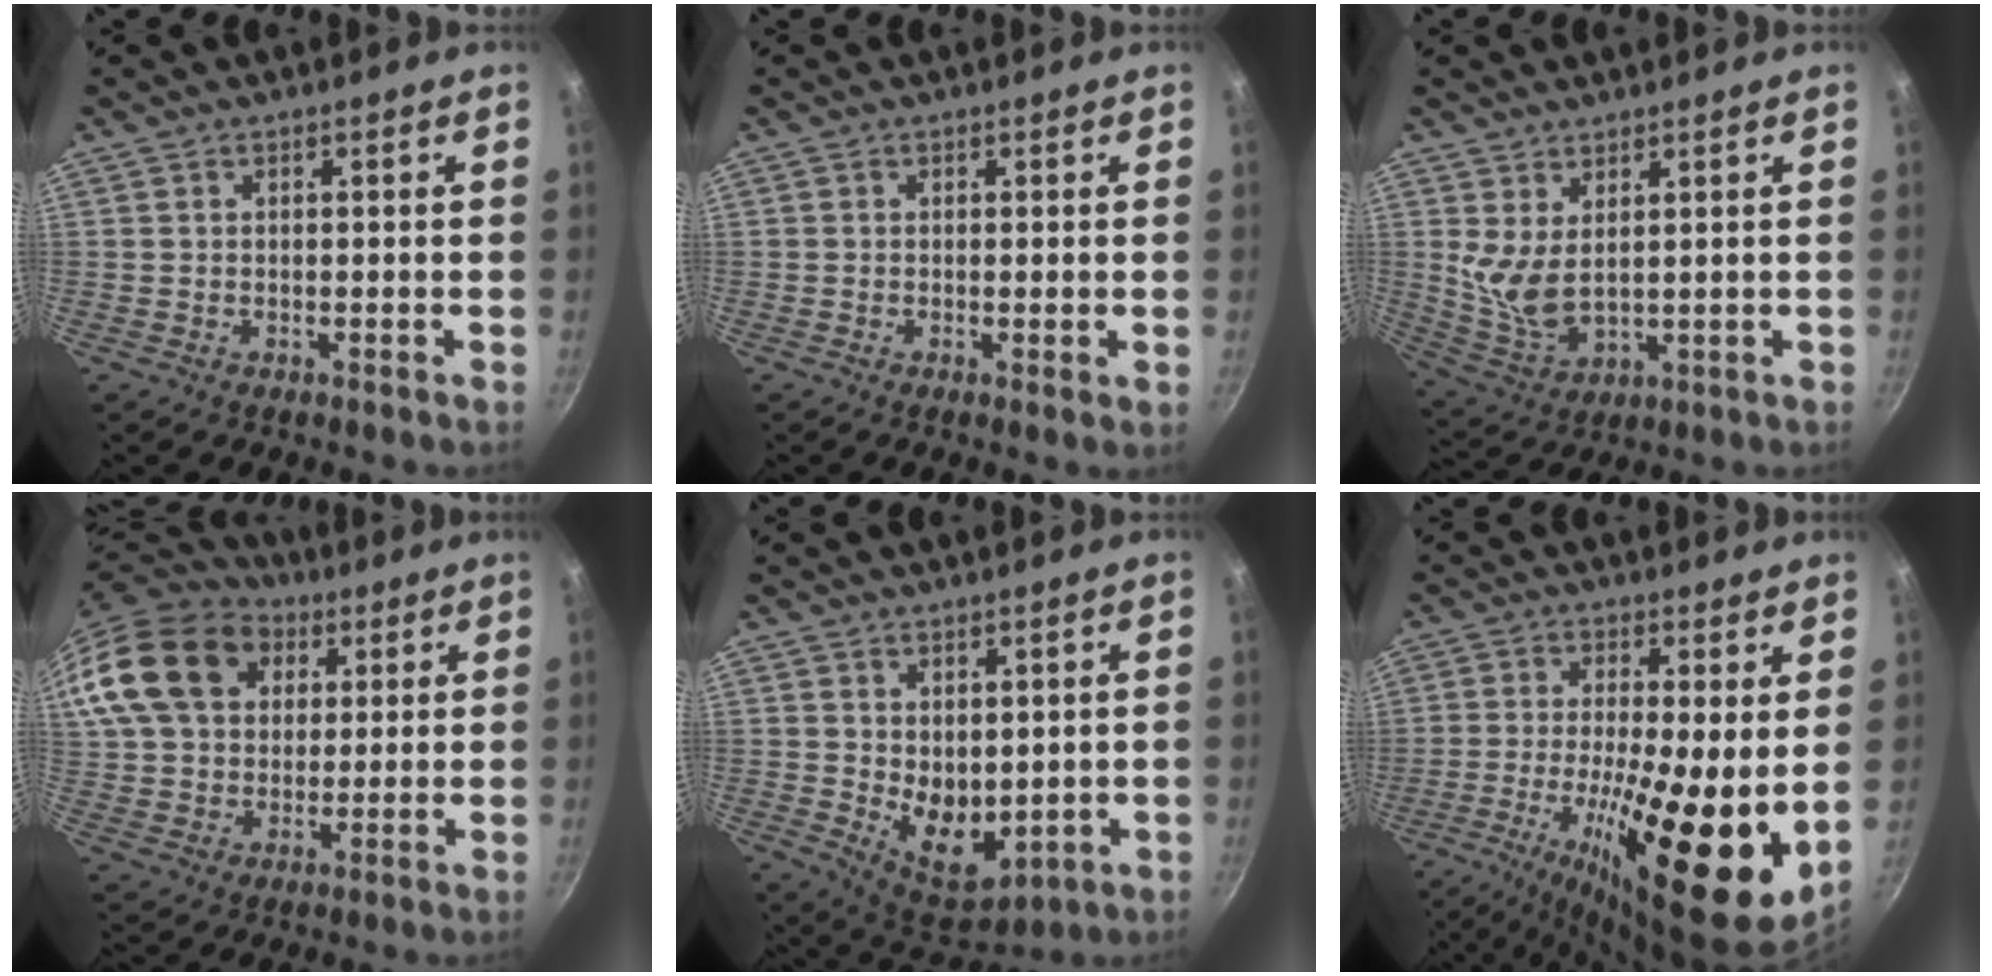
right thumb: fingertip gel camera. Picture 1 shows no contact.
{"total": 1.2, "force": [-0.1, 0.1, 1.2], "torque": [-0.021, -0.006, -0.004]}
{"total": 7.3, "force": [2.8, 3.5, 5.7], "torque": [-0.109, -0.035, 0.065]}
{"total": 21.1, "force": [7.3, 15.8, 12.0], "torque": [-0.223, 0.014, 0.125]}
{"total": 9.1, "force": [0.8, 6.1, 6.8], "torque": [-0.075, -0.028, 0.034]}
{"total": 18.2, "force": [-2.3, 4.4, 17.5], "torque": [-0.288, -0.020, -0.042]}